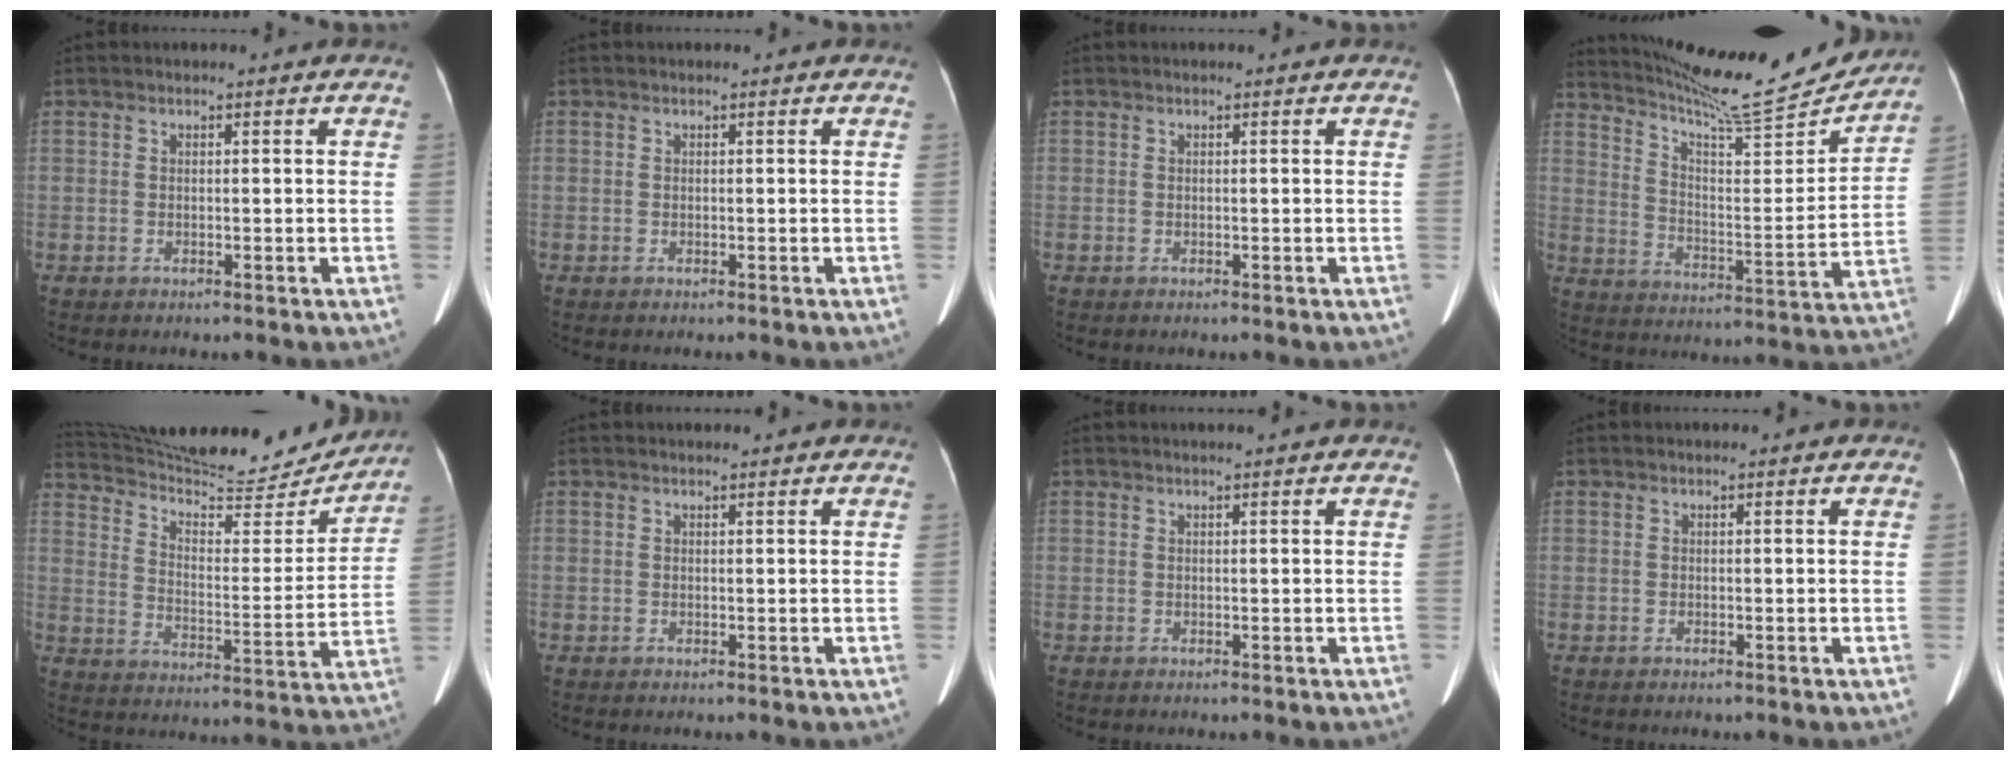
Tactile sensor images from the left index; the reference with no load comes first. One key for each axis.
{"total": 0.0}
{"total": 0.0}
{"total": 19.2, "fx": 18.3, "fy": 0.8, "fz": 5.8, "tx": -0.106, "ty": -0.049, "tz": 0.267}
{"total": 23.7, "fx": 22.5, "fy": 3.6, "fz": 6.5, "tx": -0.113, "ty": -0.042, "tz": 0.318}
{"total": 1.7, "fx": 1.6, "fy": 0.1, "fz": 0.5, "tx": -0.011, "ty": 0.010, "tz": 0.023}
{"total": 2.1, "fx": 1.8, "fy": -0.1, "fz": 0.9, "tx": -0.010, "ty": 0.013, "tz": 0.024}
{"total": 0.5, "fx": 0.5, "fy": 0.0, "fz": 0.2, "tx": -0.007, "ty": 0.005, "tz": 0.006}